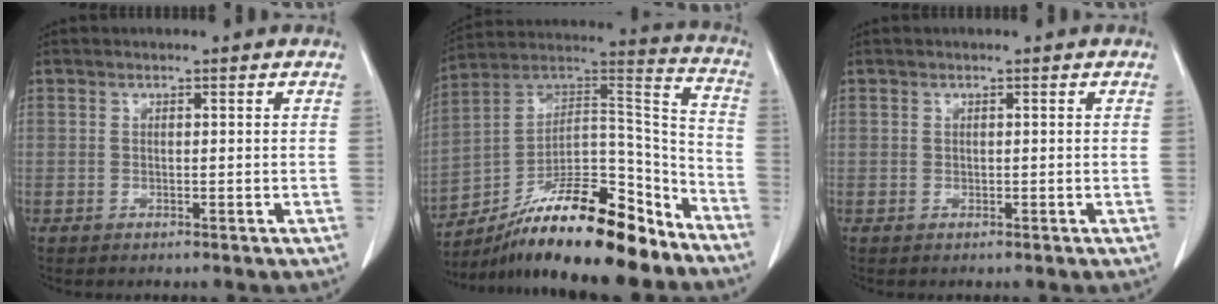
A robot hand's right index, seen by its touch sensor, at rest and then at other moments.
{"total": 23.2, "force": [-17.1, 5.4, 14.6], "torque": [-0.219, 0.033, -0.287]}
{"total": 0.0}